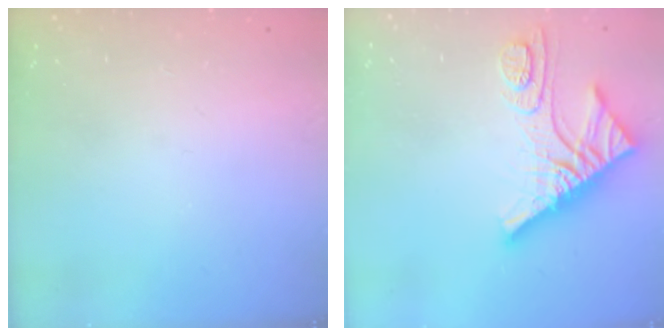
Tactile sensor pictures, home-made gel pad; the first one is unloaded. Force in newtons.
{"total": 13.5, "press": 13.4, "slide": 1.3}